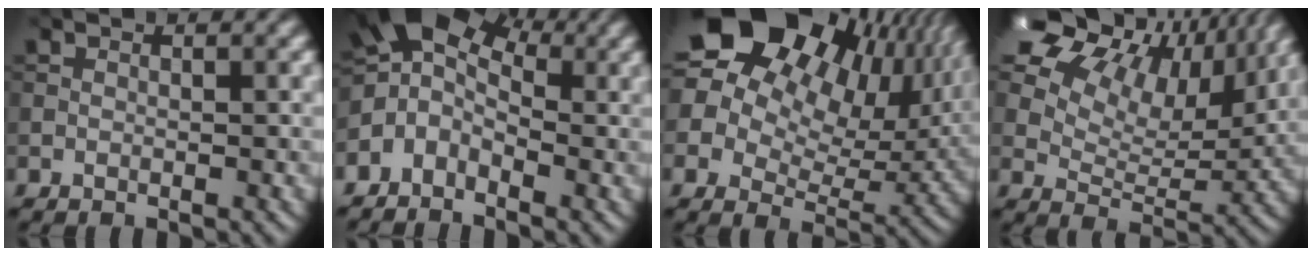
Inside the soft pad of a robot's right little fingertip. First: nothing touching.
{"total": 5.6, "force": [-1.3, 4.1, 3.7], "torque": [-0.056, 0.015, -0.047]}
{"total": 21.5, "force": [9.8, 15.2, 11.6], "torque": [-0.239, 0.058, 0.160]}
{"total": 15.1, "force": [9.5, 8.1, 8.5], "torque": [-0.172, 0.036, 0.146]}